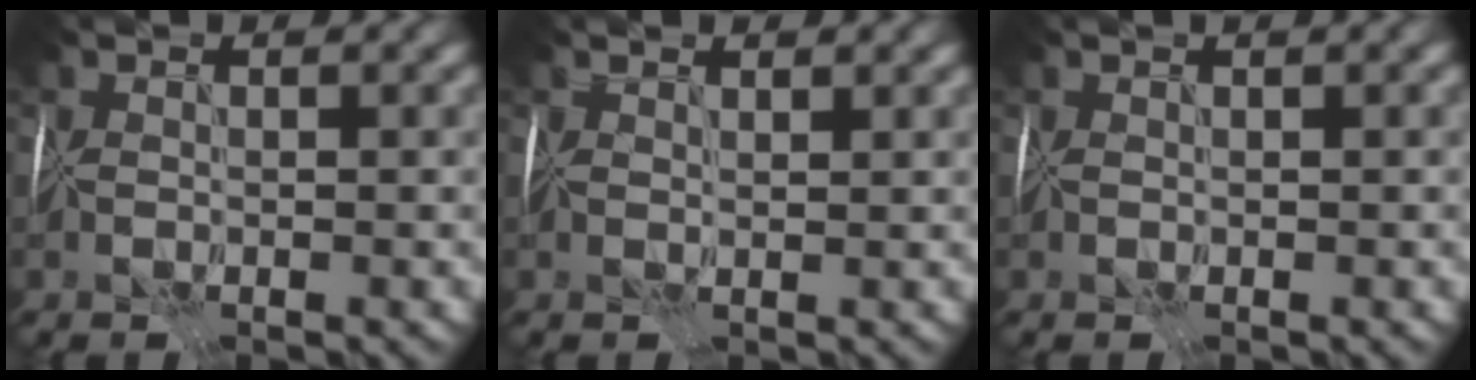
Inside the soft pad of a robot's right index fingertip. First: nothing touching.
{"total": 1.4, "force": [1.1, 0.3, 0.8], "torque": [-0.013, 0.002, 0.017]}
{"total": 1.0, "force": [0.7, 0.1, 0.8], "torque": [-0.006, 0.003, 0.009]}